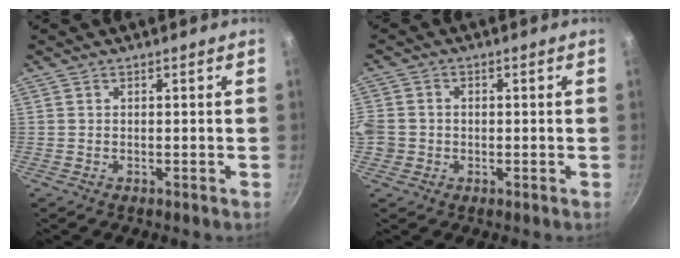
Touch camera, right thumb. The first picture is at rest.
{"total": 6.4, "force": [-0.8, 5.6, 2.9], "torque": [-0.064, 0.012, -0.021]}